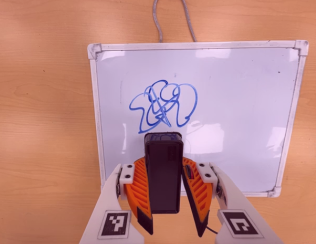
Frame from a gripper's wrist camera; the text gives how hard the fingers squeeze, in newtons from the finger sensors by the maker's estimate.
{"total": 8.0, "left": 7.4, "right": 8.6}